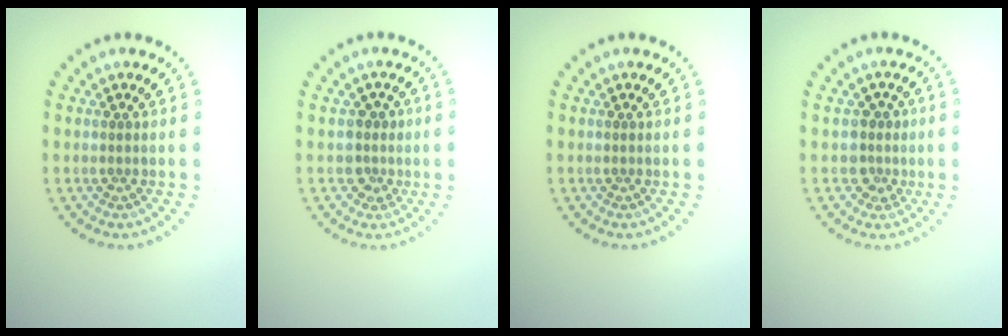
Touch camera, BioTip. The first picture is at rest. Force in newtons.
{"total": 1.9, "press": 1.6, "slide": 1.1}
{"total": 0.0}
{"total": 2.1, "press": 1.6, "slide": 1.3}